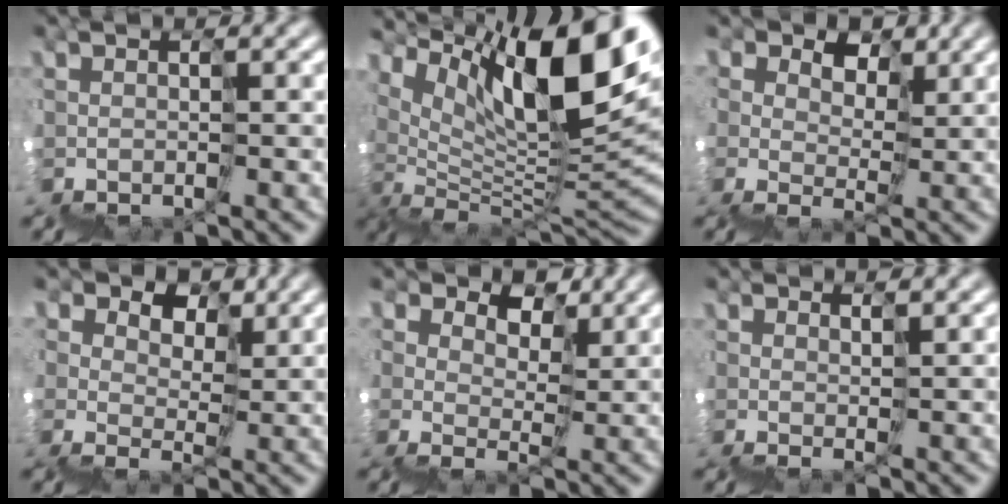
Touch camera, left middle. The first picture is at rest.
{"total": 13.4, "force": [8.4, 2.9, 10.1], "torque": [-0.161, 0.037, 0.157]}
{"total": 5.1, "force": [3.0, 3.8, 1.6], "torque": [-0.014, 0.015, 0.062]}
{"total": 5.5, "force": [3.1, 4.2, 1.8], "torque": [-0.021, 0.016, 0.064]}
{"total": 4.7, "force": [3.4, 3.1, 1.0], "torque": [0.000, 0.020, 0.067]}
{"total": 1.8, "force": [1.1, 0.4, 1.4], "torque": [0.000, 0.003, 0.025]}